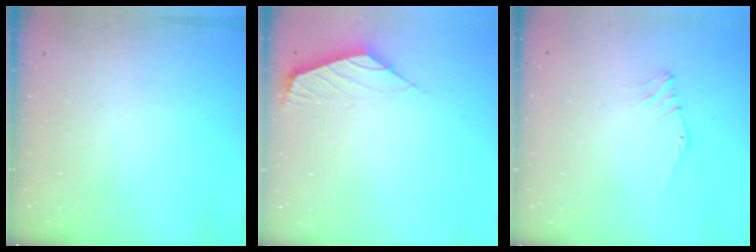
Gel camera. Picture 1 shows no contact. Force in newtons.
{"total": 2.4, "press": 2.4, "slide": 0.4}
{"total": 0.9, "press": 0.8, "slide": 0.4}